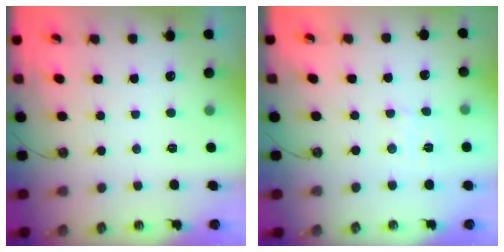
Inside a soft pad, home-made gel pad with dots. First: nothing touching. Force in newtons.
{"total": 2.5, "press": 2.5, "slide": 0.4}